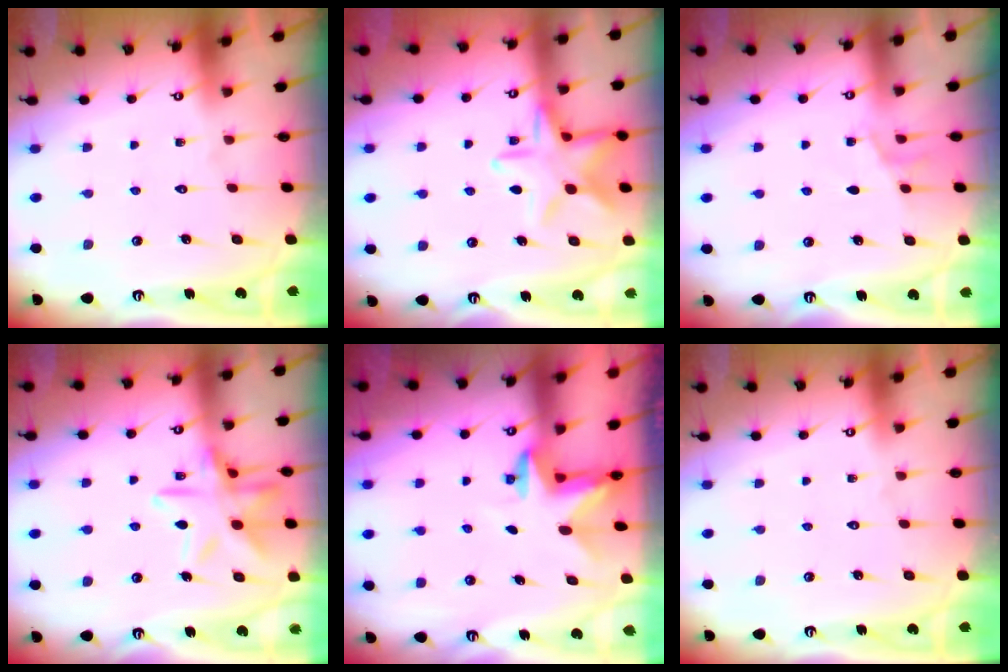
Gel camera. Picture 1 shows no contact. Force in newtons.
{"total": 13.0, "press": 13.0, "slide": 0.9}
{"total": 5.4, "press": 4.8, "slide": 2.6}
{"total": 14.8, "press": 14.7, "slide": 1.0}
{"total": 2.5, "press": 2.5, "slide": 0.4}
{"total": 0.0}